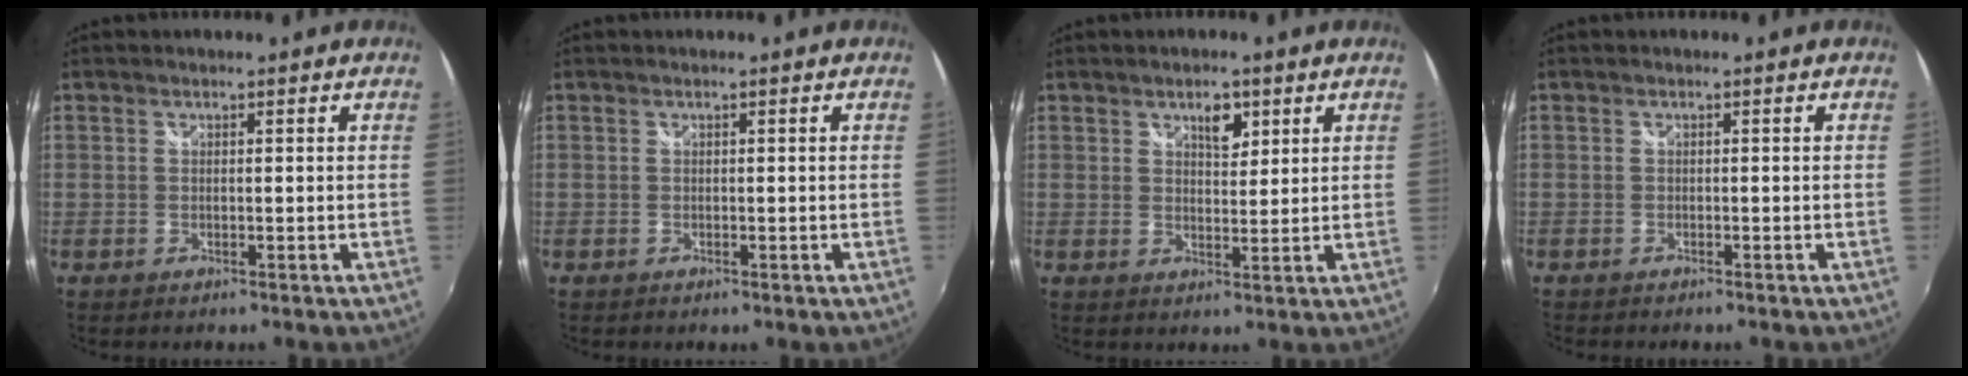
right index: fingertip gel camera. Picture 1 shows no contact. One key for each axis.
{"total": 0.0}
{"total": 3.8, "fx": 2.2, "fy": 1.7, "fz": 2.6, "tx": -0.036, "ty": 0.005, "tz": 0.036}
{"total": 1.1, "fx": -1.1, "fy": 0.0, "fz": 0.3, "tx": -0.010, "ty": -0.006, "tz": -0.017}